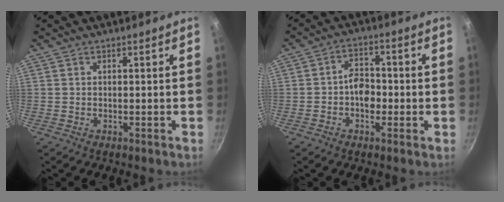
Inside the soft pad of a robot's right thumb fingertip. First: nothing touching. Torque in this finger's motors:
{"motor_torque": [0.91, 0.82, 0.78, -0.48, 0.02]}